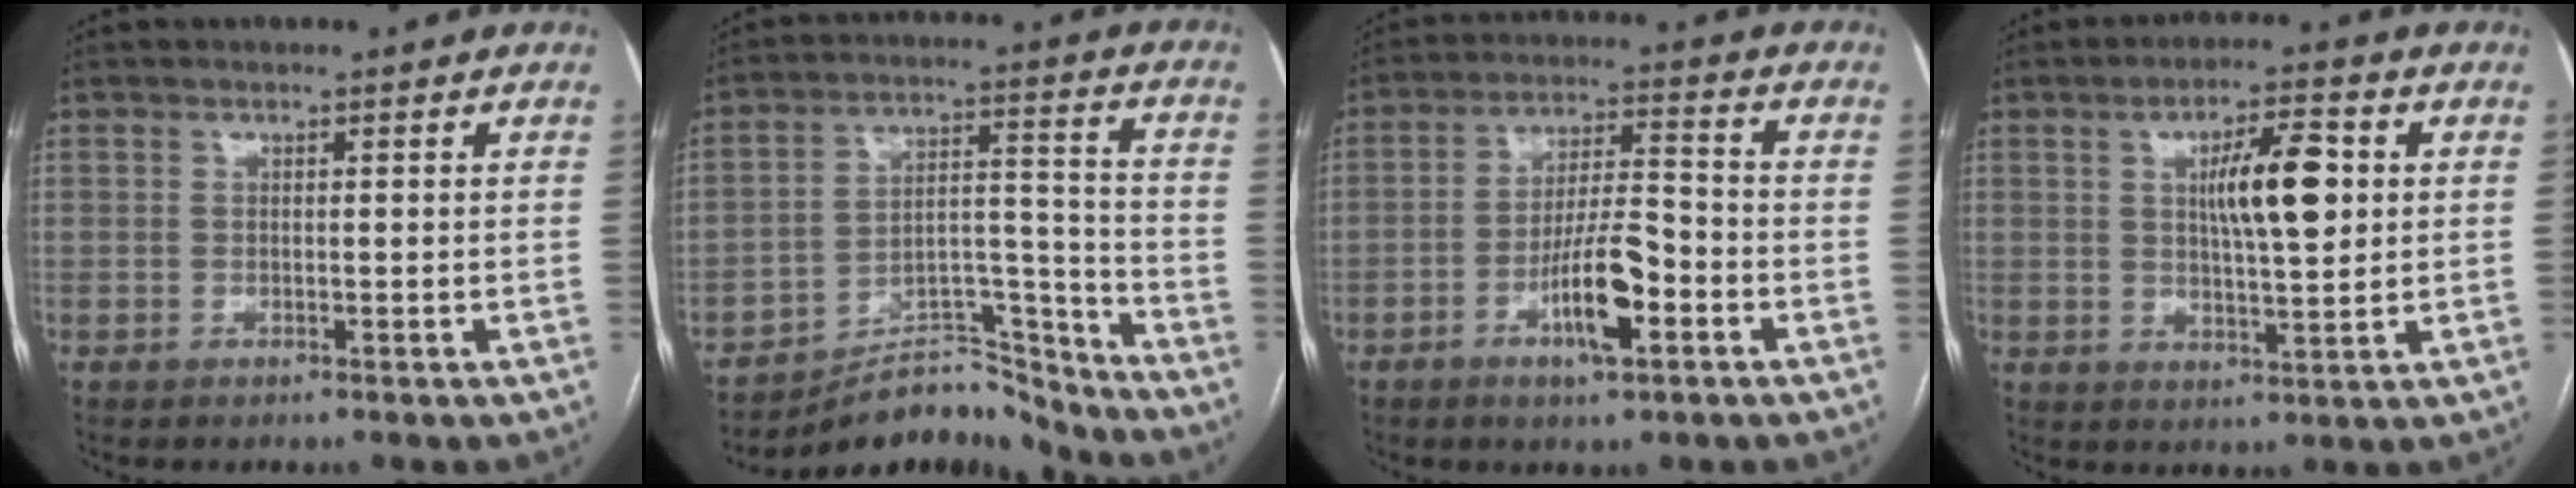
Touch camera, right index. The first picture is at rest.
{"total": 12.1, "force": [-11.8, 2.8, 0.7], "torque": [0.002, 0.063, -0.192]}
{"total": 9.6, "force": [-3.9, 2.0, 8.5], "torque": [-0.157, 0.002, -0.066]}
{"total": 9.1, "force": [2.0, 2.0, 8.6], "torque": [-0.146, 0.008, 0.035]}